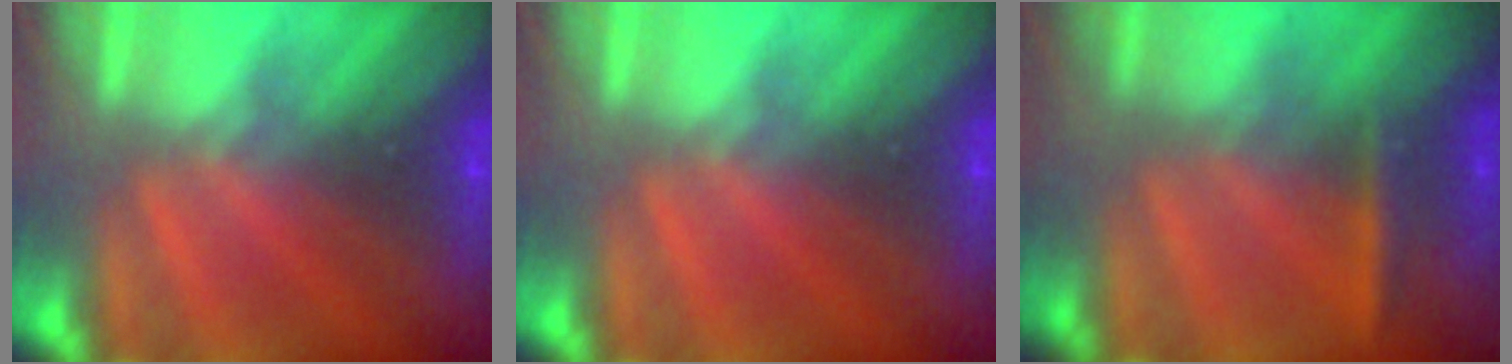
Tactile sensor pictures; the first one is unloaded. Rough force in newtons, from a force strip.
{"total": 0.0}
{"total": 2.3}